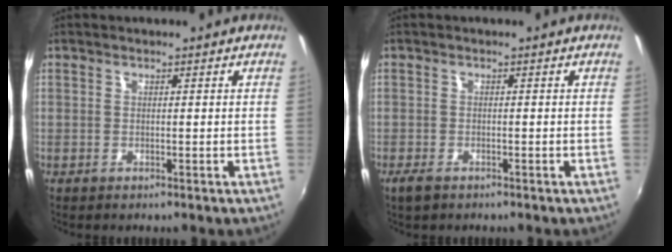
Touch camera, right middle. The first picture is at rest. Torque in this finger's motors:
{"motor_torque": [0.53, -0.51, 0.21, 0.04]}